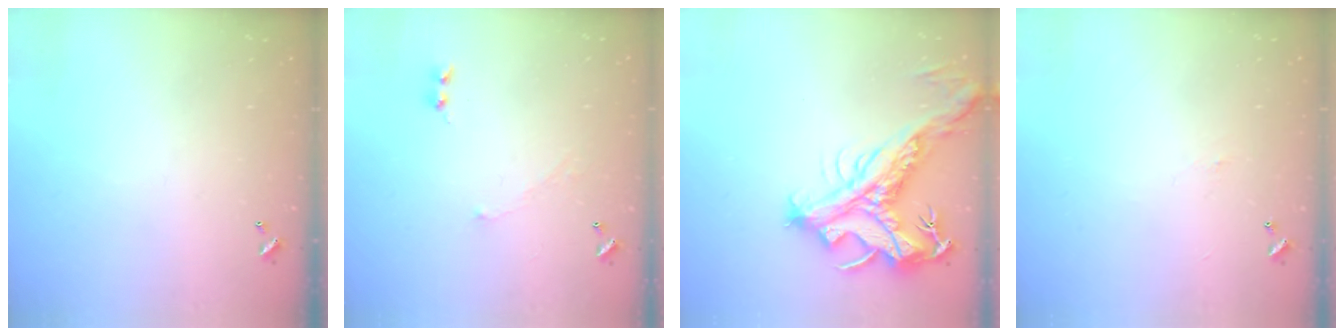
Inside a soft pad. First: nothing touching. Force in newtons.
{"total": 2.1, "press": 2.0, "slide": 0.7}
{"total": 9.3, "press": 9.1, "slide": 2.0}
{"total": 1.8, "press": 1.7, "slide": 0.6}